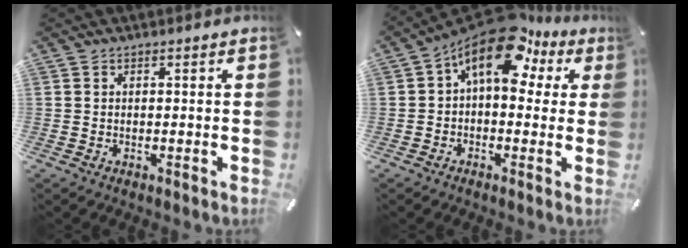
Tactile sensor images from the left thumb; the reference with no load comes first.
{"total": 15.3, "force": [7.5, 7.7, 11.0], "torque": [-0.182, -0.042, 0.126]}